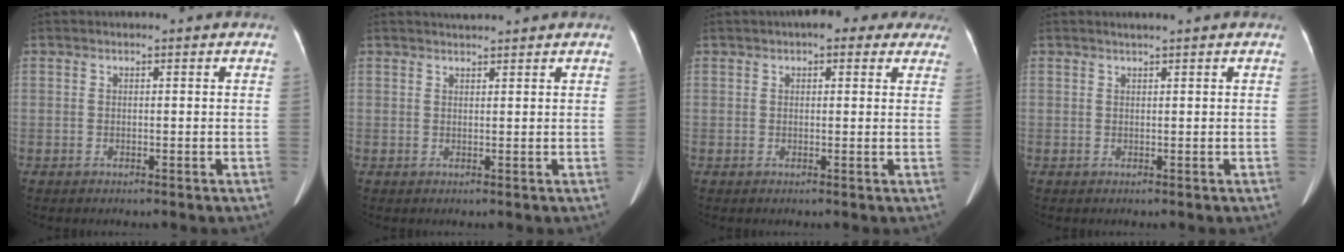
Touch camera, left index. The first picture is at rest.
{"total": 1.7, "force": [1.7, -0.2, 0.3], "torque": [-0.004, 0.015, 0.034]}
{"total": 6.0, "force": [4.2, 2.7, 3.4], "torque": [-0.026, 0.029, 0.048]}
{"total": 0.7, "force": [0.6, -0.2, 0.4], "torque": [-0.011, 0.000, 0.015]}